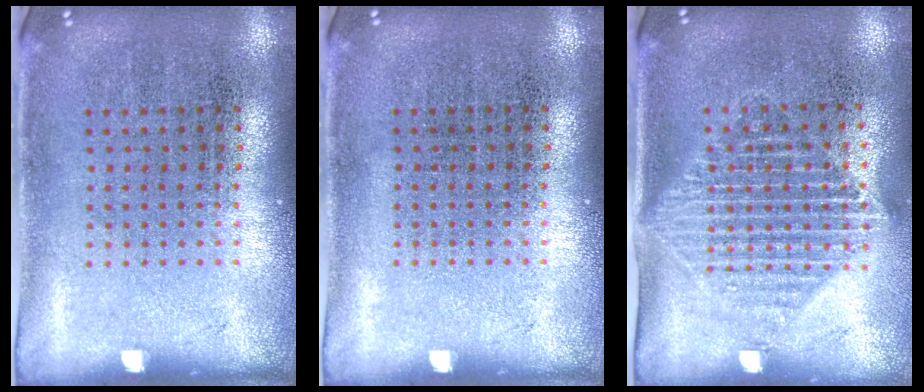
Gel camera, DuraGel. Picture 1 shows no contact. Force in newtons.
{"total": 0.0}
{"total": 1.5, "press": 1.3, "slide": 0.8}